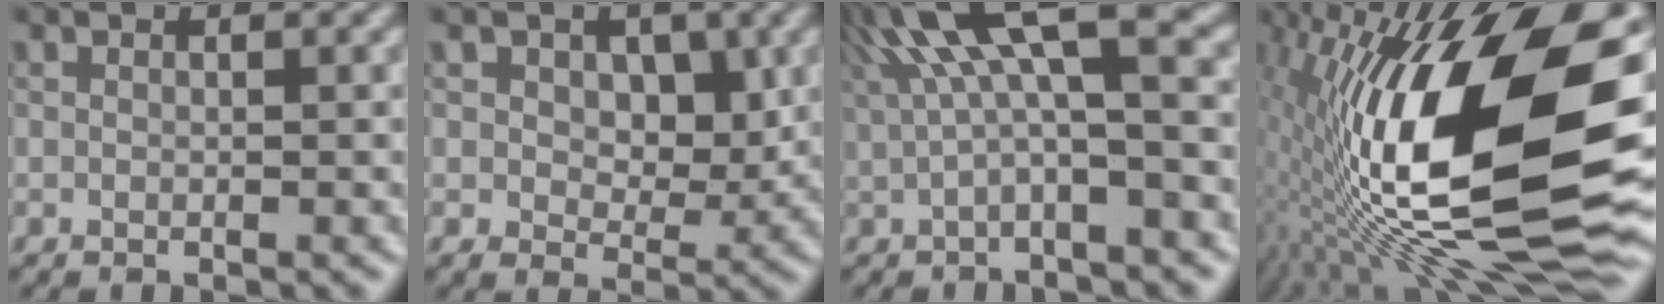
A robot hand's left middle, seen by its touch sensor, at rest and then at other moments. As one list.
[{"total": 4.7, "force": [1.6, 3.3, 3.0], "torque": [-0.042, -0.008, 0.017]}, {"total": 8.1, "force": [2.7, 2.1, 7.3], "torque": [-0.140, 0.020, 0.043]}, {"total": 19.5, "force": [0.6, 7.4, 18.0], "torque": [-0.325, 0.025, -0.005]}]